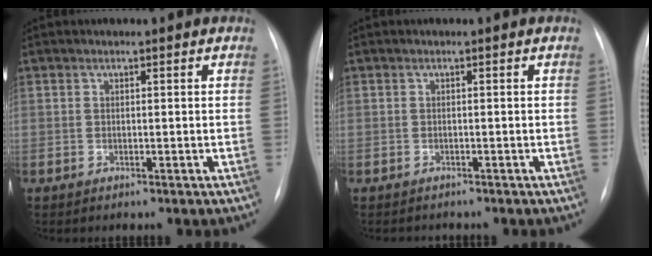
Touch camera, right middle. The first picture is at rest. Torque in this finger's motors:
{"motor_torque": [-0.46, -0.19, -0.15, -0.05]}